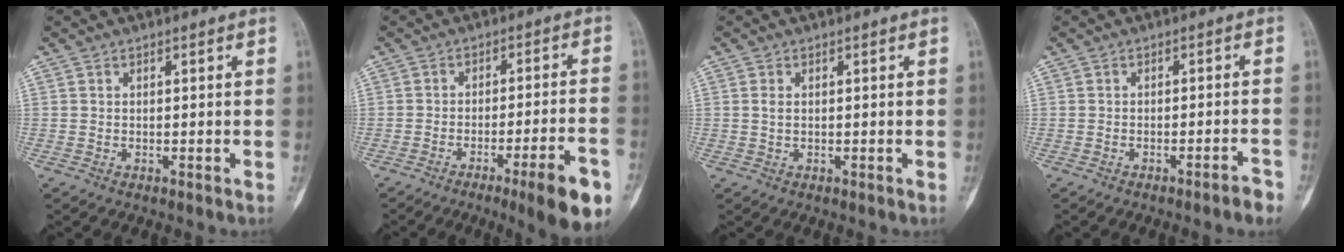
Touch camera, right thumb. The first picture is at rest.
{"total": 11.9, "force": [-6.3, 1.3, 10.0], "torque": [-0.141, 0.019, -0.086]}
{"total": 1.2, "force": [0.2, 0.7, 1.0], "torque": [-0.020, 0.000, 0.004]}
{"total": 2.9, "force": [-2.2, 0.1, 1.9], "torque": [-0.031, 0.018, -0.027]}